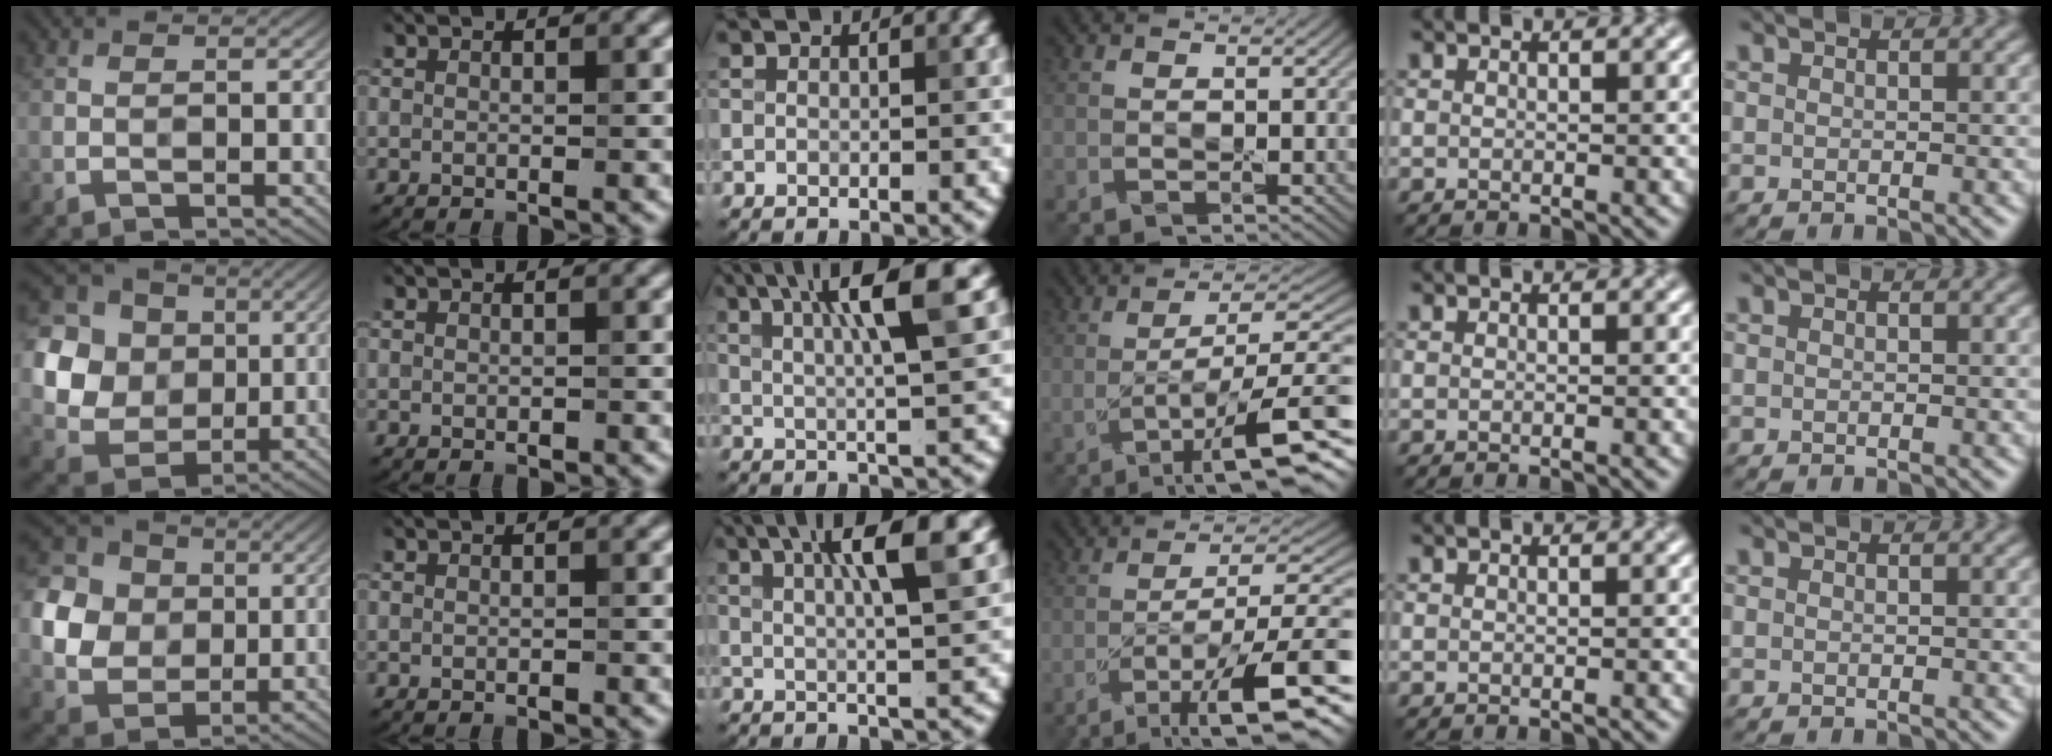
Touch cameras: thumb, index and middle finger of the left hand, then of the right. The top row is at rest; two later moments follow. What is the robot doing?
{"motion": "peel", "object": "lint roller sheet"}